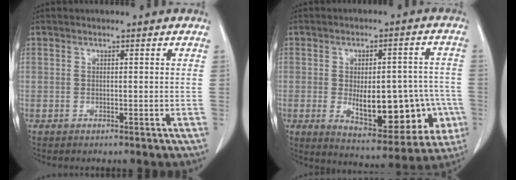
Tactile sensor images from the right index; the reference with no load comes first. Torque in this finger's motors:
{"motor_torque": [1.19, -0.84, 0.32, 0.13]}